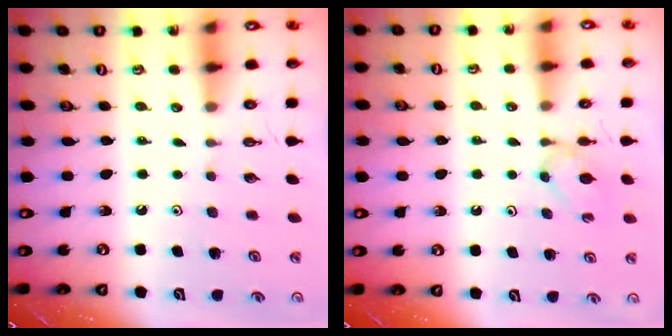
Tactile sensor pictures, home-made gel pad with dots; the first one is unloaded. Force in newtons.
{"total": 3.0, "press": 2.9, "slide": 0.5}